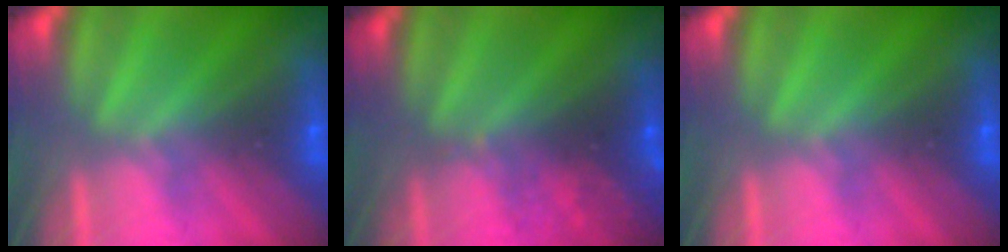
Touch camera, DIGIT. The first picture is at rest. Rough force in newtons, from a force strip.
{"total": 2.8}
{"total": 0.0}